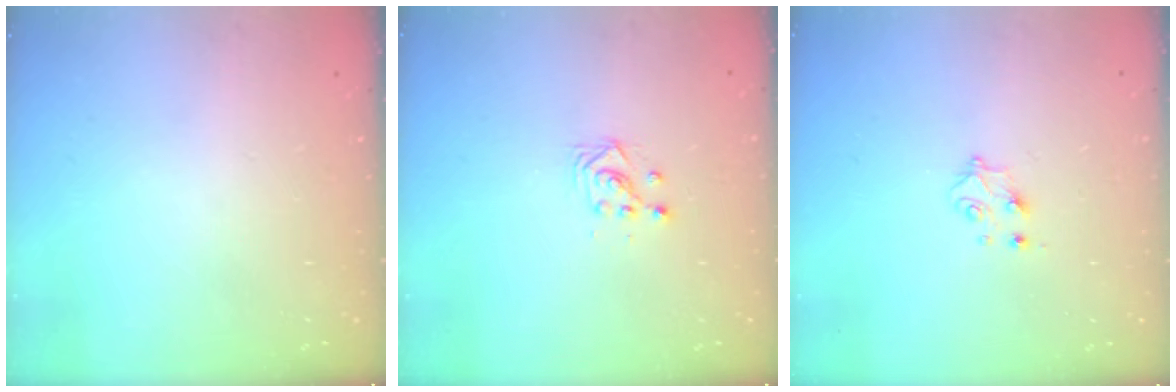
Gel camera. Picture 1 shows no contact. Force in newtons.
{"total": 3.0, "press": 3.0, "slide": 0.1}
{"total": 4.4, "press": 4.4, "slide": 0.5}